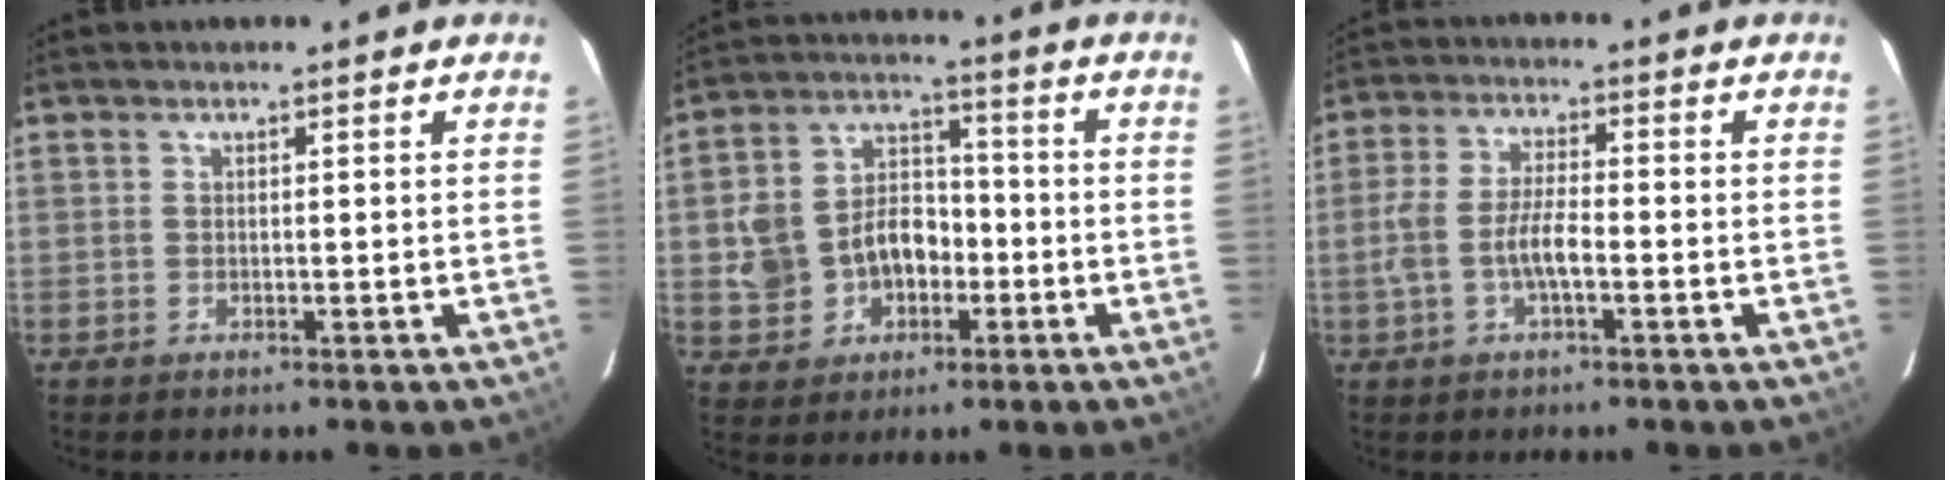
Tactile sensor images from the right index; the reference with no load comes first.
{"total": 12.4, "force": [-2.9, 10.3, 6.3], "torque": [-0.155, 0.035, -0.033]}
{"total": 6.8, "force": [-2.1, 2.1, 6.1], "torque": [-0.129, 0.005, -0.039]}